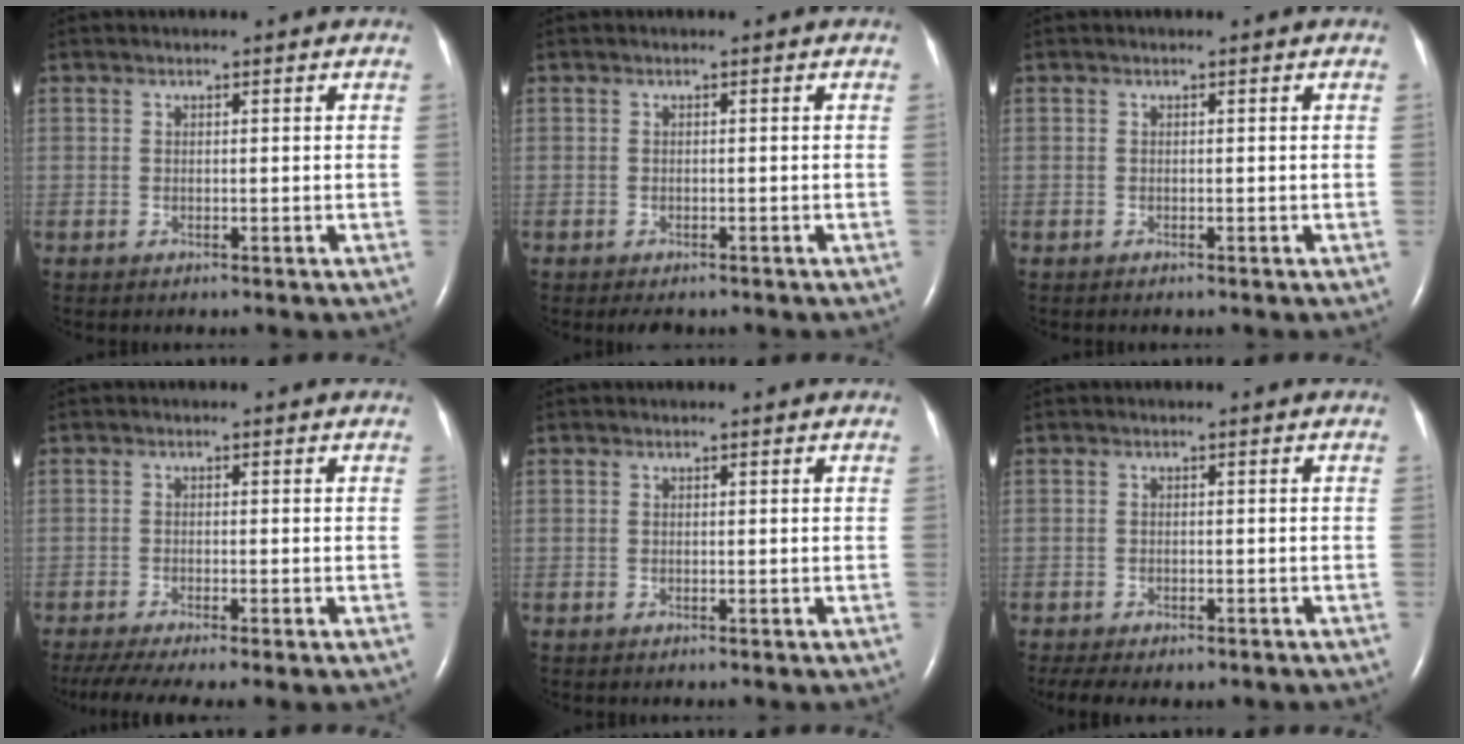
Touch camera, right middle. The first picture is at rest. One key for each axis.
{"total": 1.9, "fx": -1.5, "fy": 0.8, "fz": 0.8, "tx": -0.014, "ty": -0.003, "tz": -0.017}
{"total": 0.0}
{"total": 7.9, "fx": -5.9, "fy": 0.7, "fz": 5.2, "tx": -0.087, "ty": -0.015, "tz": -0.097}
{"total": 0.0}
{"total": 6.6, "fx": -5.0, "fy": 2.6, "fz": 3.4, "tx": -0.053, "ty": -0.007, "tz": -0.064}